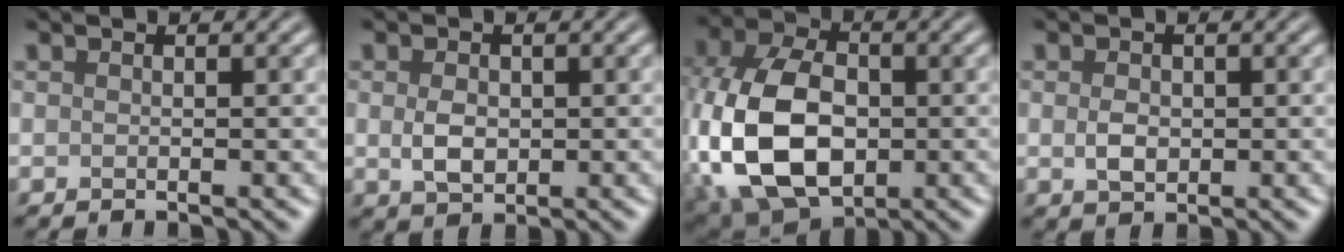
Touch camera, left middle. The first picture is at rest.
{"total": 2.6, "force": [0.0, 1.8, 1.9], "torque": [-0.046, -0.001, -0.001]}
{"total": 13.3, "force": [-2.1, 8.7, 9.9], "torque": [-0.234, -0.012, -0.045]}
{"total": 1.9, "force": [-0.1, 1.4, 1.4], "torque": [-0.031, -0.001, -0.002]}